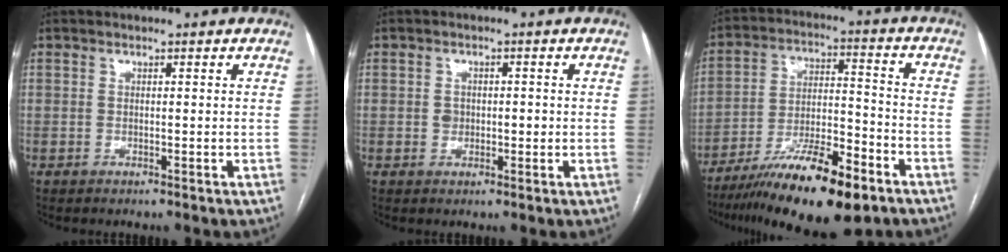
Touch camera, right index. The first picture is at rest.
{"total": 2.2, "force": [-0.1, 1.7, 1.3], "torque": [-0.022, 0.011, 0.003]}
{"total": 17.7, "force": [-11.7, 3.5, 12.8], "torque": [-0.209, -0.014, -0.199]}